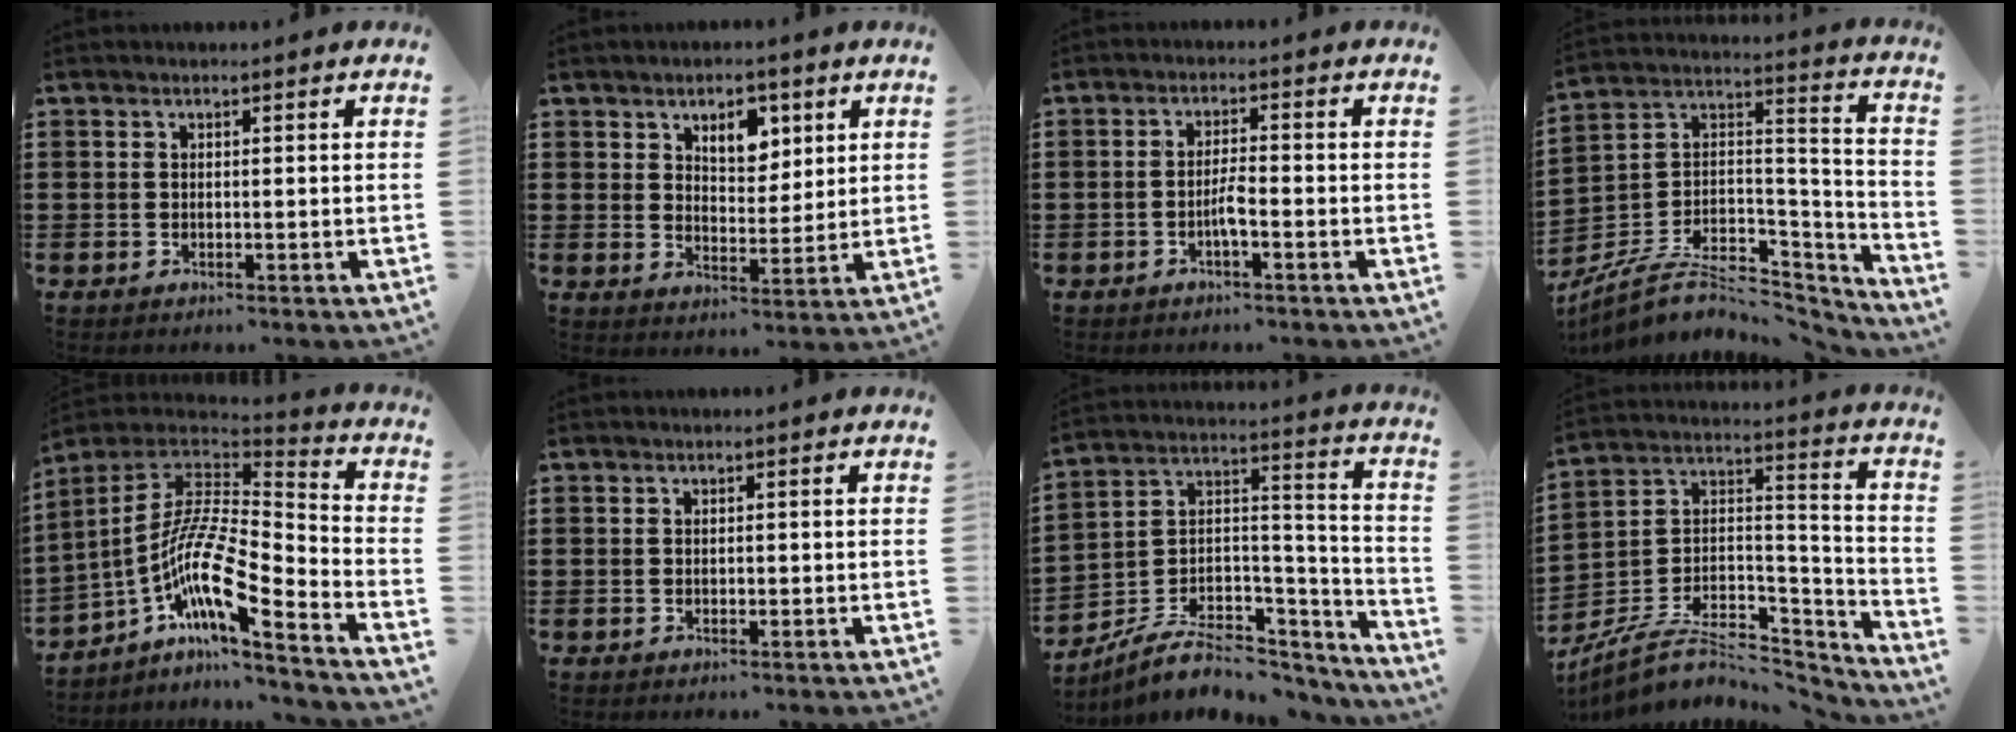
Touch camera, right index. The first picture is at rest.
{"total": 5.6, "force": [3.2, 3.5, 3.0], "torque": [-0.049, 0.005, 0.052]}
{"total": 2.9, "force": [-1.3, 0.3, 2.5], "torque": [-0.055, -0.001, -0.025]}
{"total": 8.7, "force": [-5.3, 5.1, 4.7], "torque": [-0.107, 0.007, -0.099]}
{"total": 12.6, "force": [-5.8, 3.1, 10.8], "torque": [-0.237, -0.022, -0.128]}
{"total": 0.6, "force": [0.0, 0.3, 0.5], "torque": [-0.011, 0.000, 0.000]}
{"total": 7.8, "force": [-5.3, 4.2, 3.8], "torque": [-0.077, 0.012, -0.096]}
{"total": 8.4, "force": [-5.6, 4.4, 4.4], "torque": [-0.100, 0.006, -0.109]}